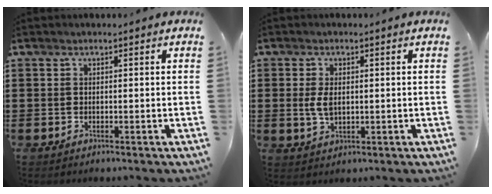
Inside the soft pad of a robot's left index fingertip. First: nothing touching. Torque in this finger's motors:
{"motor_torque": [0.71, -0.11, 0.36, 0.05]}